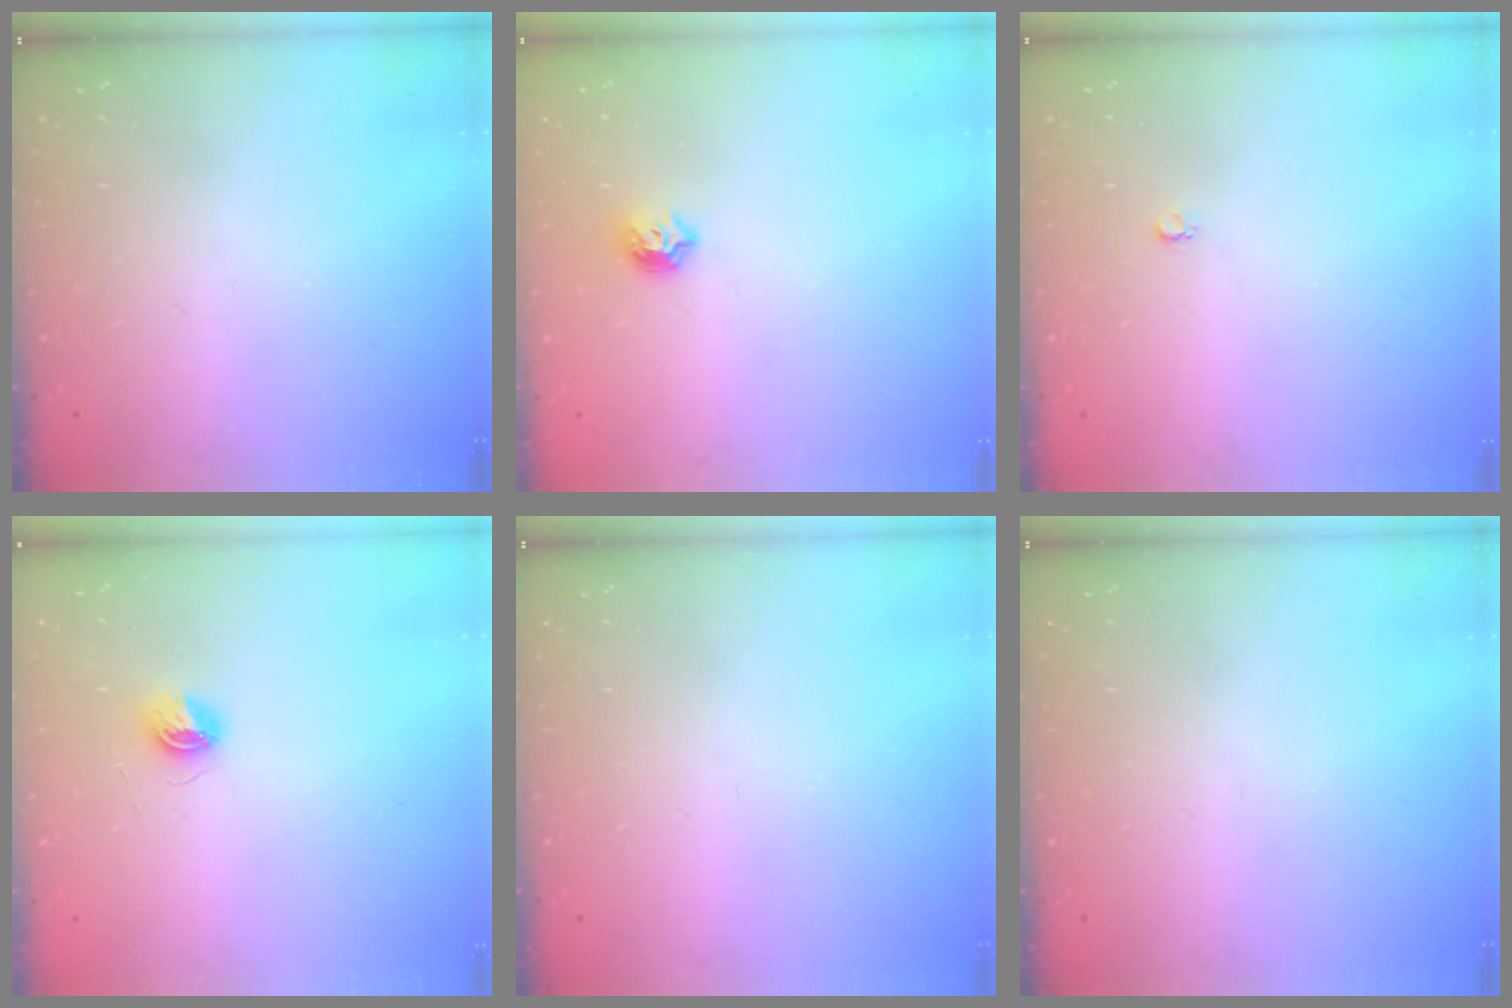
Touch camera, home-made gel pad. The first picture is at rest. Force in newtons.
{"total": 6.0, "press": 5.9, "slide": 0.8}
{"total": 2.6, "press": 2.6, "slide": 0.3}
{"total": 5.6, "press": 5.6, "slide": 0.5}
{"total": 0.0}
{"total": 0.0}